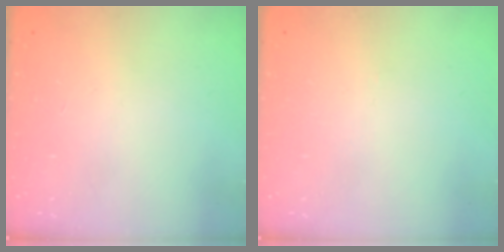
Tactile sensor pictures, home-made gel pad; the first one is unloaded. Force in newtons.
{"total": 0.0}